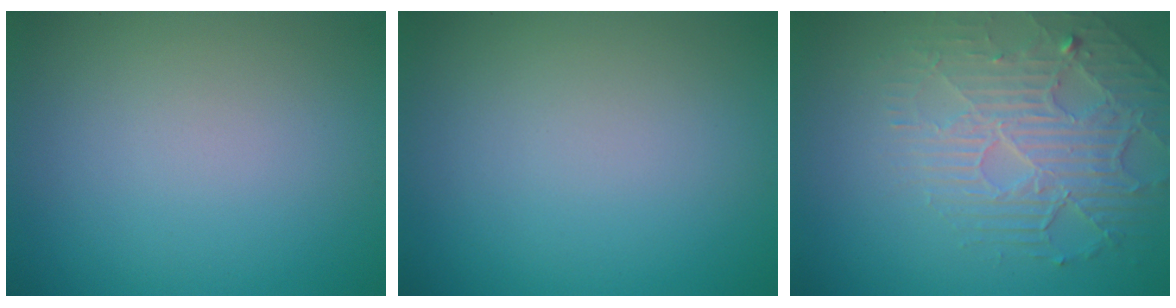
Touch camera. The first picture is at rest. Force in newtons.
{"total": 0.0}
{"total": 4.2, "press": 3.9, "slide": 1.7}